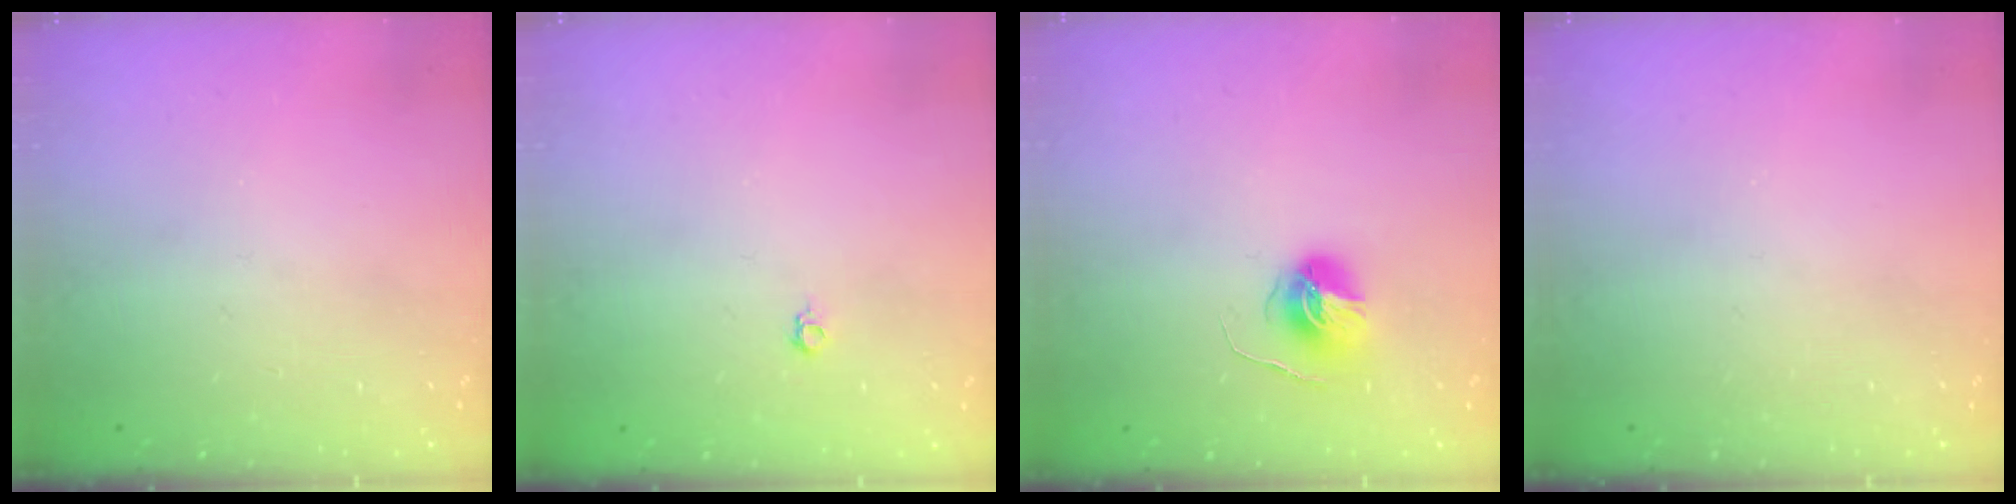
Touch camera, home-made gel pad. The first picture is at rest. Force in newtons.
{"total": 3.5, "press": 3.4, "slide": 0.6}
{"total": 6.7, "press": 6.7, "slide": 0.4}
{"total": 0.0}